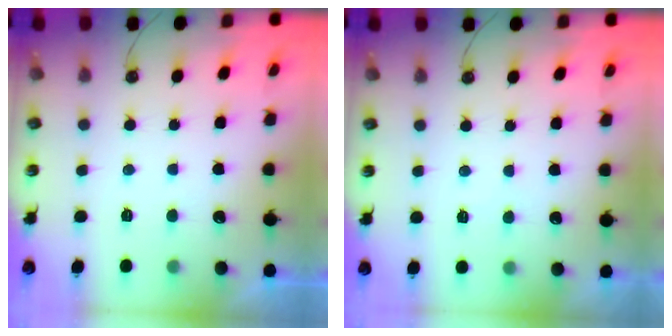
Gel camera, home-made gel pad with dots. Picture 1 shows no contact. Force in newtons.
{"total": 1.9, "press": 1.9, "slide": 0.3}